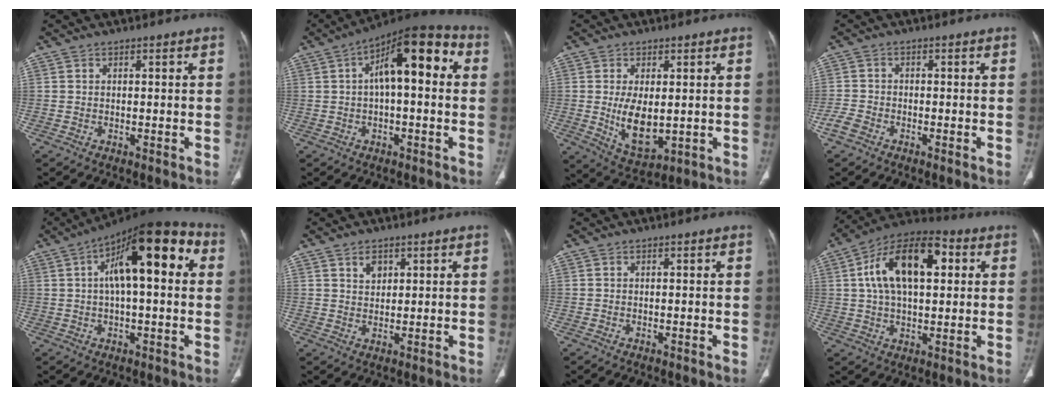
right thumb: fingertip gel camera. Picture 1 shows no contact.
{"total": 15.3, "force": [2.8, 6.2, 13.7], "torque": [-0.192, 0.040, 0.033]}
{"total": 9.0, "force": [-0.1, 4.7, 7.7], "torque": [-0.125, -0.019, 0.015]}
{"total": 2.7, "force": [-1.9, 1.3, 1.3], "torque": [-0.034, 0.003, -0.043]}
{"total": 18.7, "force": [4.3, 7.1, 16.7], "torque": [-0.232, 0.036, 0.055]}
{"total": 2.9, "force": [1.7, 1.9, 1.5], "torque": [-0.014, -0.012, 0.033]}
{"total": 0.0}
{"total": 18.3, "force": [4.5, 9.6, 14.9], "torque": [-0.234, 0.021, 0.066]}